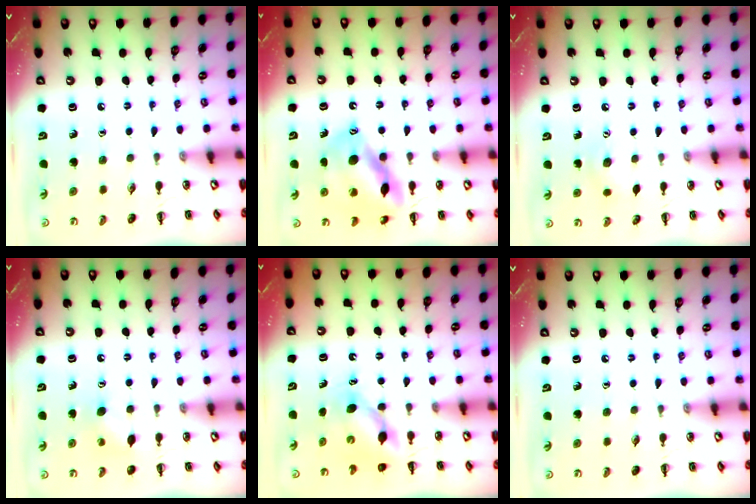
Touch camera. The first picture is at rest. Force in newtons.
{"total": 14.1, "press": 13.7, "slide": 3.3}
{"total": 6.5, "press": 6.4, "slide": 1.1}
{"total": 6.3, "press": 6.2, "slide": 1.4}
{"total": 5.1, "press": 4.9, "slide": 1.1}
{"total": 0.0}